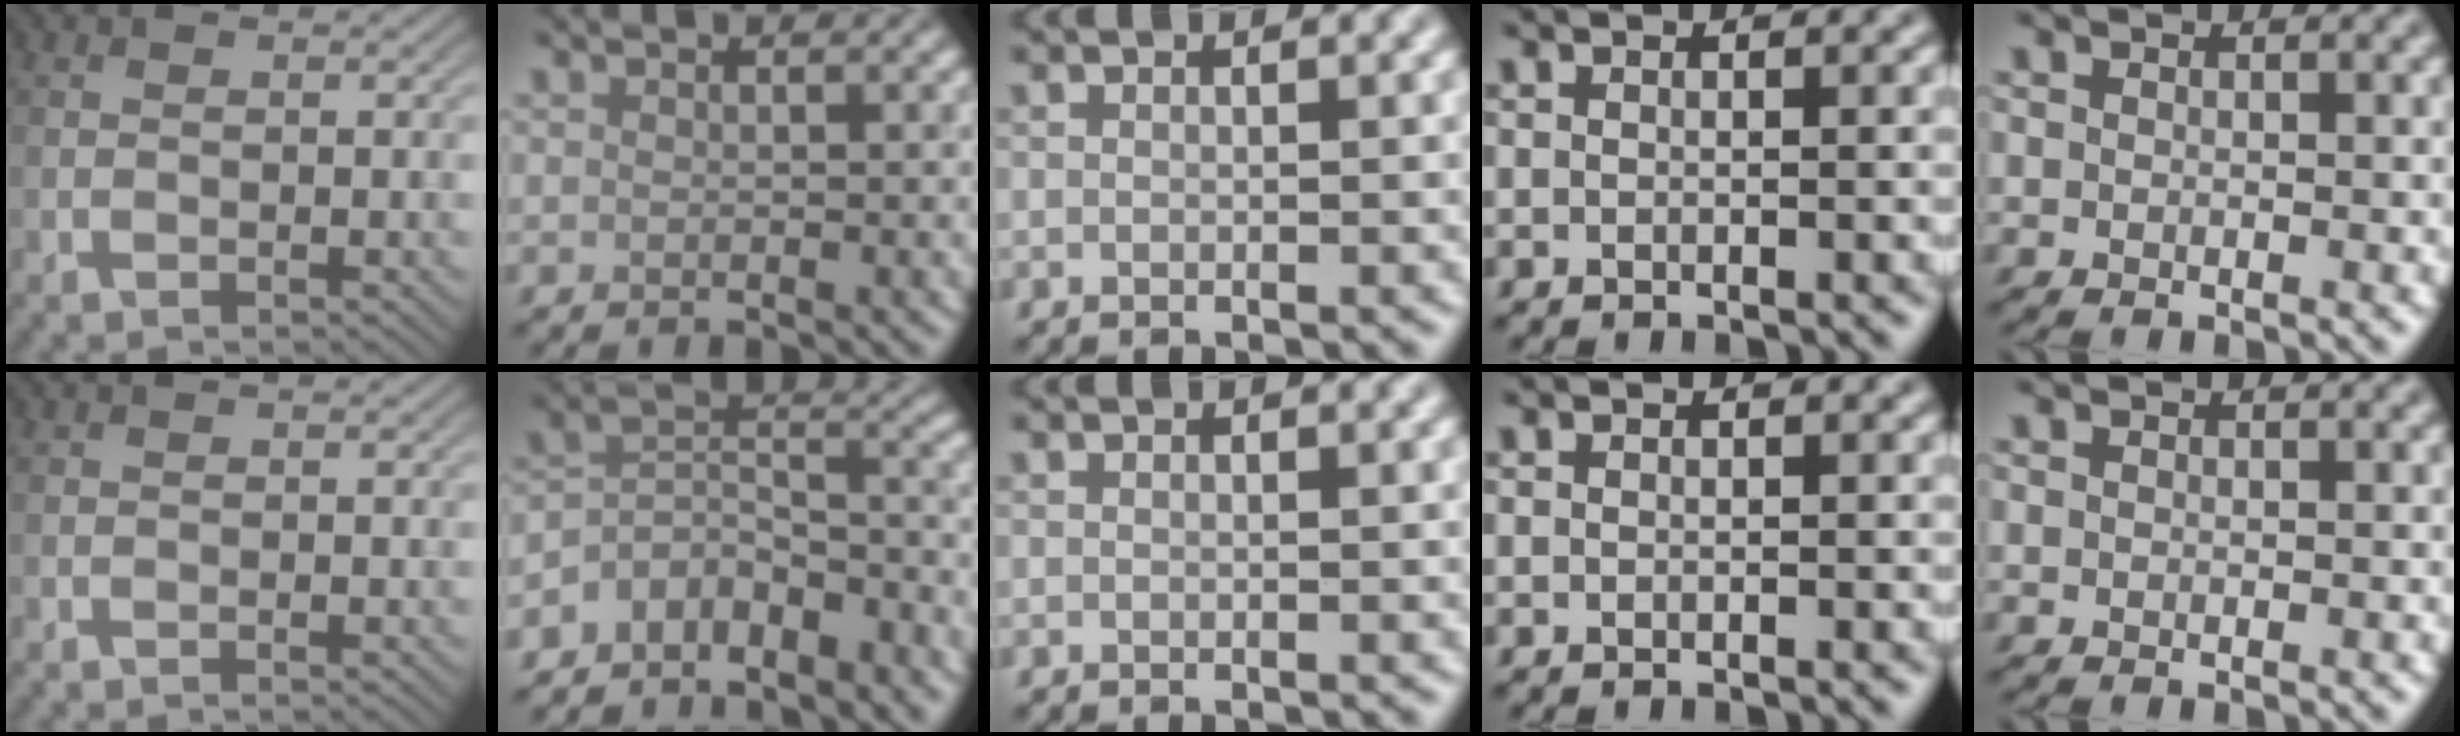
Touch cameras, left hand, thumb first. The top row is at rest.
{"index": {"total": 7.5, "force": [-5.5, 3.7, 3.6], "torque": [-0.049, 0.000, -0.106]}}